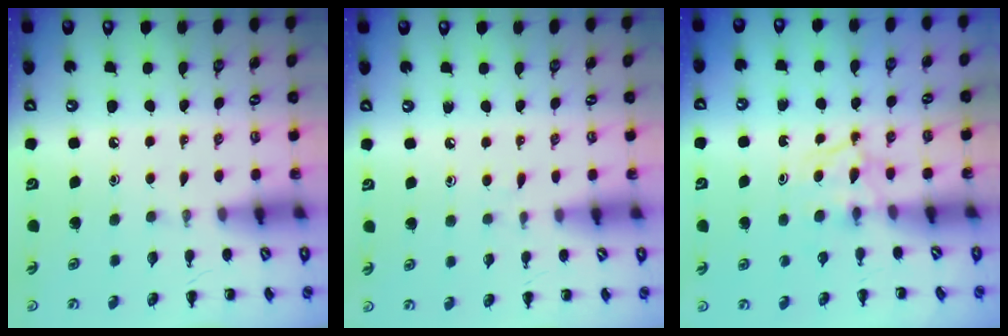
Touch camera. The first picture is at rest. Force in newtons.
{"total": 2.7, "press": 2.4, "slide": 1.4}
{"total": 3.4, "press": 3.1, "slide": 1.4}